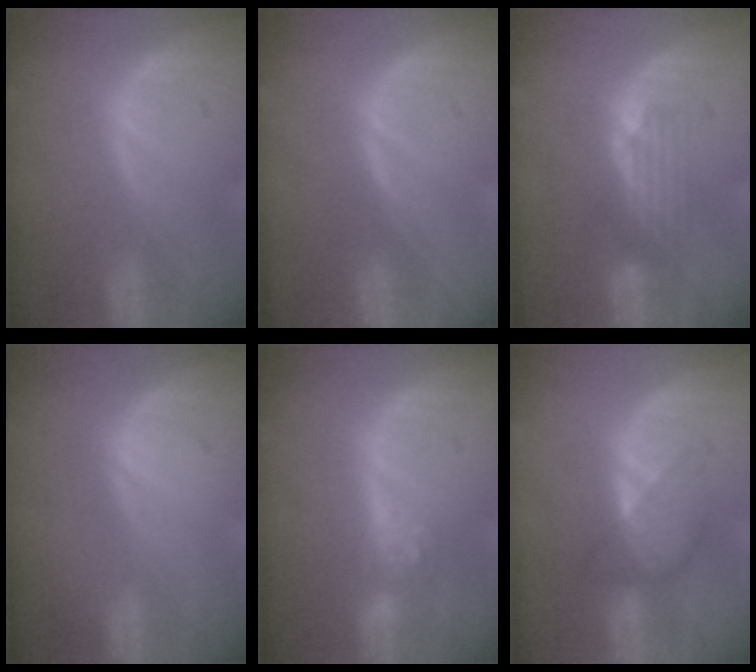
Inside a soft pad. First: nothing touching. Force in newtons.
{"total": 0.0}
{"total": 3.8, "press": 3.8, "slide": 0.4}
{"total": 0.0}
{"total": 4.6, "press": 4.0, "slide": 2.3}
{"total": 4.8, "press": 4.8, "slide": 0.3}